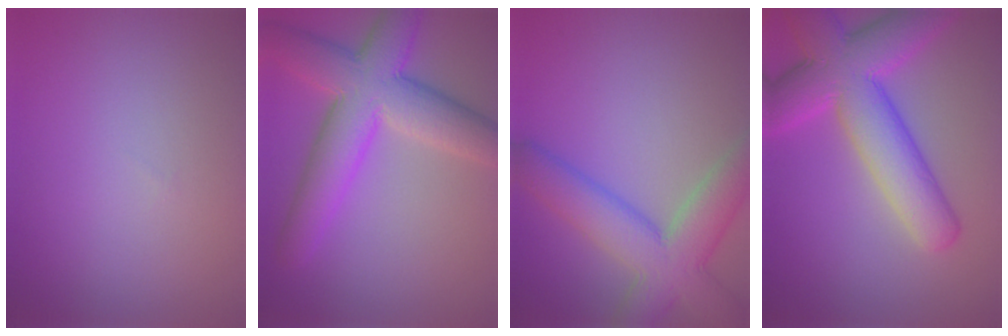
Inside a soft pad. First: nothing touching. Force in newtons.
{"total": 8.6, "press": 8.6, "slide": 0.4}
{"total": 7.7, "press": 7.7, "slide": 0.4}
{"total": 9.4, "press": 9.4, "slide": 0.4}